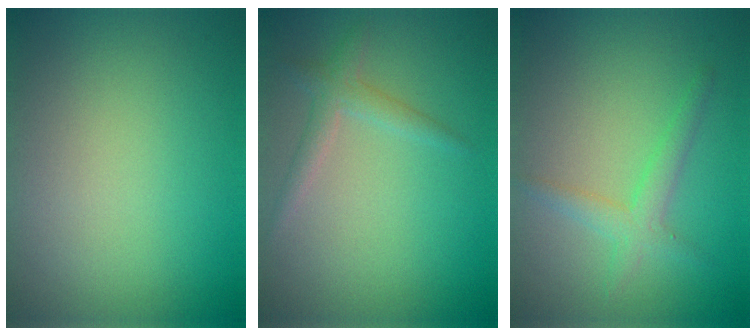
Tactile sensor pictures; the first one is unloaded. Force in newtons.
{"total": 1.7, "press": 1.7, "slide": 0.0}
{"total": 2.1, "press": 2.1, "slide": 0.1}